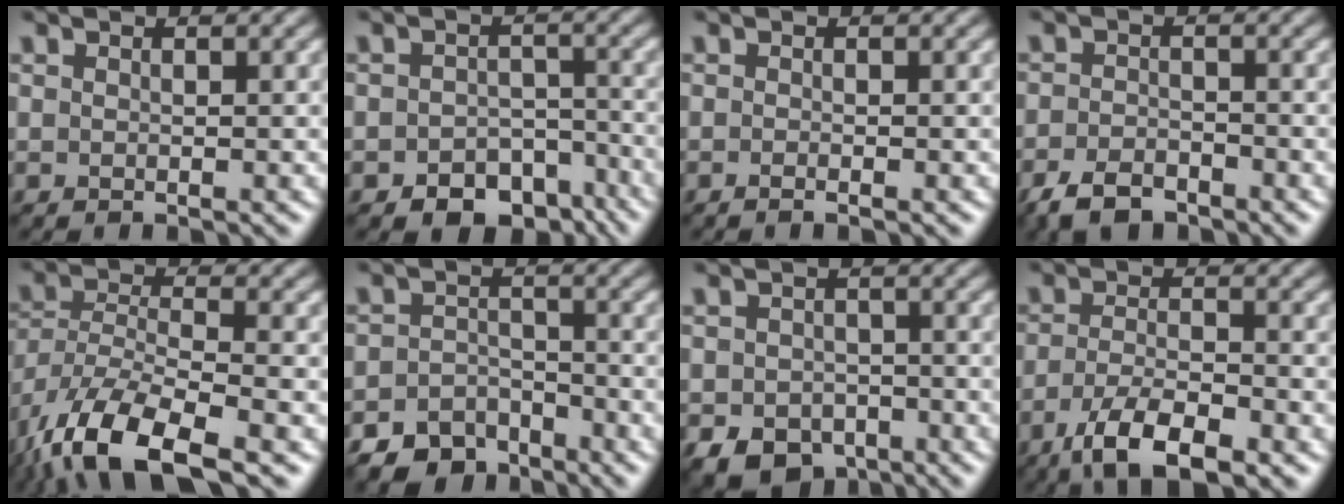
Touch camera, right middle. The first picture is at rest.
{"total": 5.5, "force": [-3.7, 3.2, 2.4], "torque": [-0.026, -0.006, -0.053]}
{"total": 0.7, "force": [-0.5, 0.0, 0.5], "torque": [-0.012, -0.004, -0.008]}
{"total": 3.6, "force": [-2.9, 1.6, 1.5], "torque": [-0.028, 0.000, -0.059]}
{"total": 11.7, "force": [-7.8, 4.3, 7.7], "torque": [-0.167, -0.021, -0.147]}
{"total": 4.4, "force": [-3.6, 2.3, 0.8], "torque": [-0.013, 0.001, -0.066]}
{"total": 4.8, "force": [-2.9, 3.3, 2.0], "torque": [-0.037, -0.012, -0.047]}
{"total": 6.1, "force": [-4.0, 1.9, 4.2], "torque": [-0.083, -0.005, -0.075]}